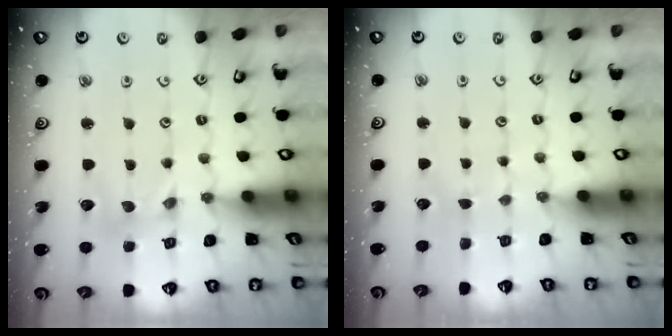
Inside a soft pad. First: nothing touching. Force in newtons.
{"total": 1.6, "press": 1.6, "slide": 0.2}